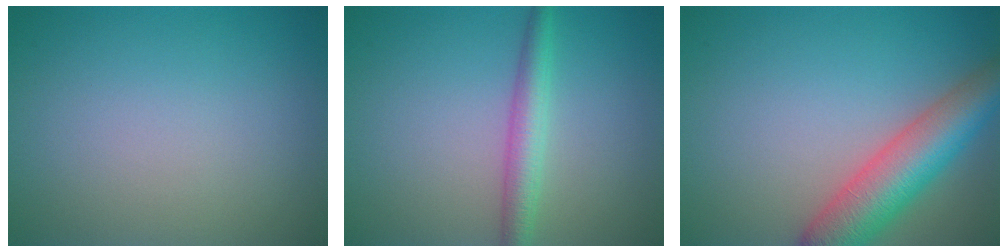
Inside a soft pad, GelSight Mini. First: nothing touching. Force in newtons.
{"total": 2.9, "press": 2.9, "slide": 0.1}
{"total": 7.2, "press": 7.2, "slide": 0.4}